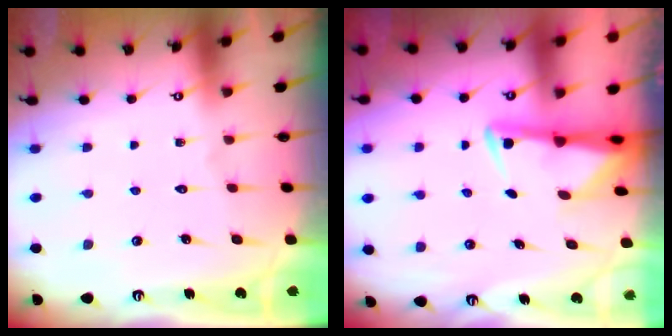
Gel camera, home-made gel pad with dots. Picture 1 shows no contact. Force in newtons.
{"total": 2.9, "press": 2.9, "slide": 0.6}